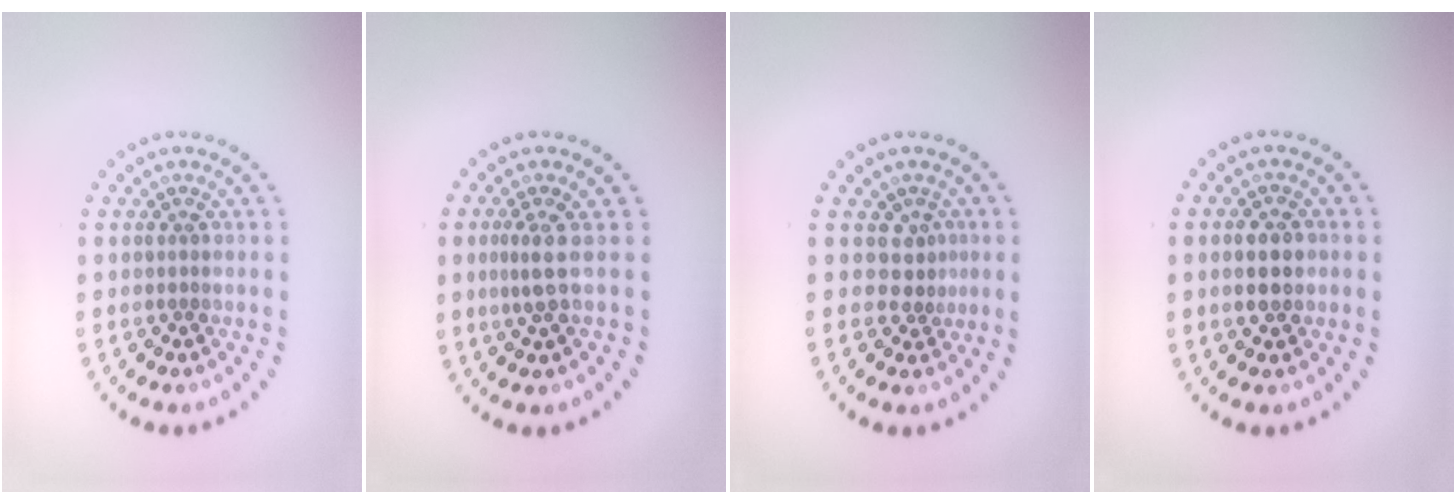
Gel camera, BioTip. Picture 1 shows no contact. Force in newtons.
{"total": 1.9, "press": 1.4, "slide": 1.4}
{"total": 1.8, "press": 1.1, "slide": 1.4}
{"total": 2.6, "press": 2.6, "slide": 0.2}